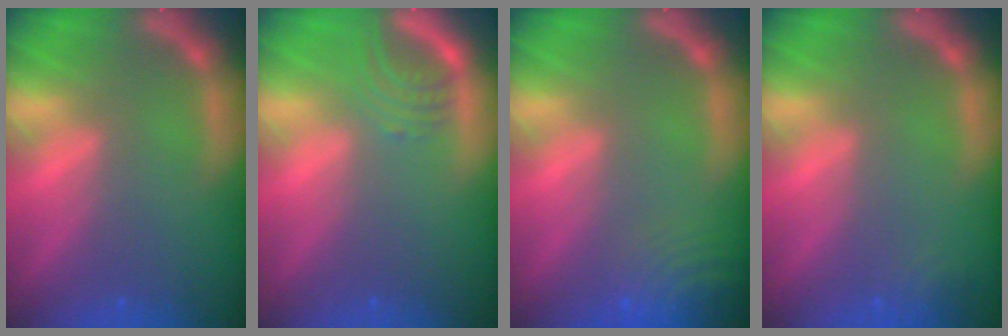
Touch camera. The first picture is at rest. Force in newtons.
{"total": 3.0}
{"total": 8.5}
{"total": 1.4}